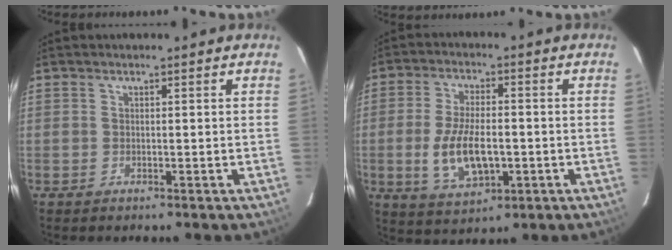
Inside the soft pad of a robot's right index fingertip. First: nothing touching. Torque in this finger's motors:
{"motor_torque": [0.72, -0.43, 0.57, 0.13]}